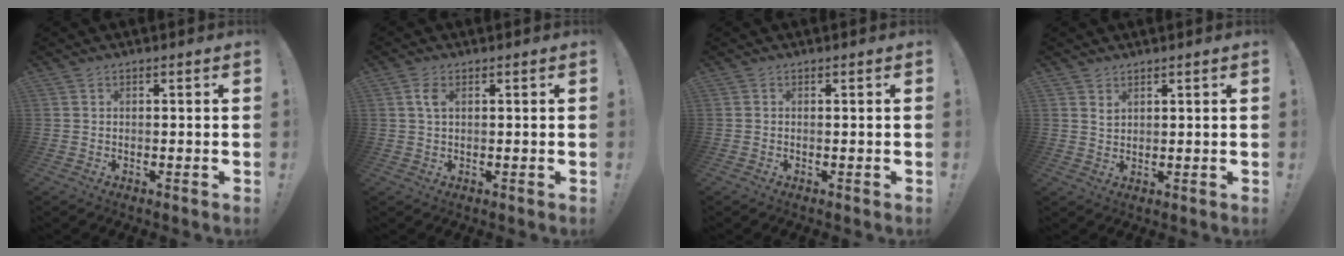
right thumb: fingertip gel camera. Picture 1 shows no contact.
{"total": 3.3, "force": [1.1, 1.8, 2.5], "torque": [-0.038, 0.001, 0.017]}
{"total": 0.5, "force": [0.1, -0.2, 0.5], "torque": [-0.001, -0.003, 0.000]}
{"total": 2.0, "force": [1.6, 1.1, 0.5], "torque": [-0.003, -0.011, 0.030]}